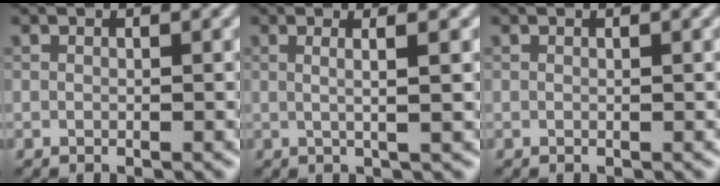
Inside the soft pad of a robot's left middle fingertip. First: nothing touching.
{"total": 2.9, "force": [0.0, 0.6, 2.9], "torque": [-0.045, 0.011, -0.006]}
{"total": 0.0}